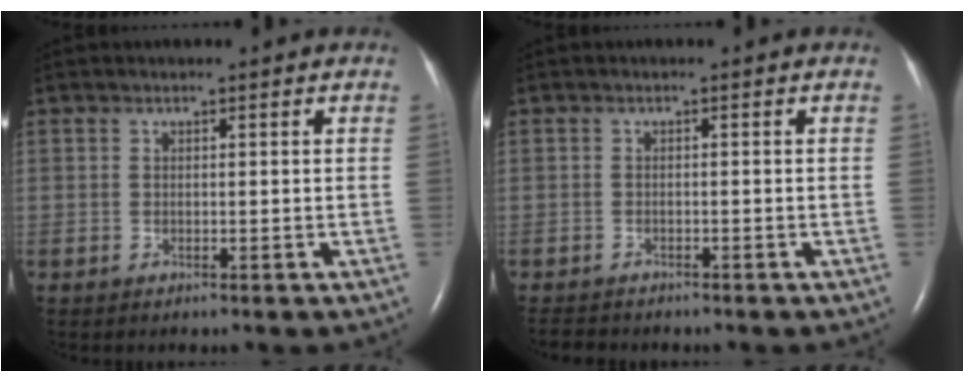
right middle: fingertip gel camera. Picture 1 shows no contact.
{"total": 2.8, "force": [-2.6, 0.8, 0.7], "torque": [-0.013, -0.007, -0.037]}